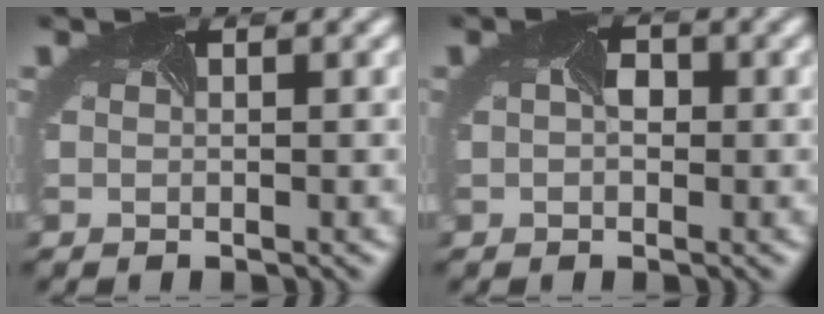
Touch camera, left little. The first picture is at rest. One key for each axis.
{"total": 1.2, "fx": -0.5, "fy": 1.0, "fz": 0.5, "tx": -0.023, "ty": 0.003, "tz": 0.004}